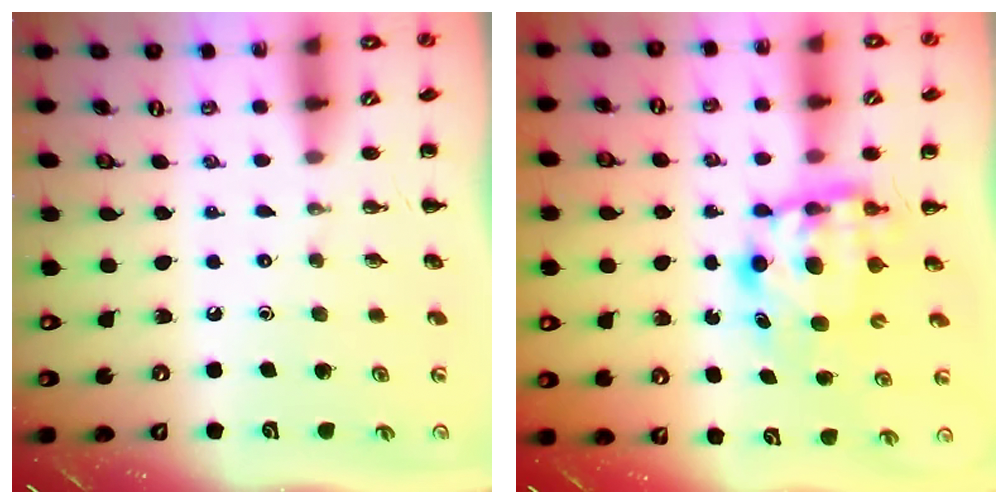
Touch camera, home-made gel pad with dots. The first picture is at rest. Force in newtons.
{"total": 6.5, "press": 6.4, "slide": 0.9}